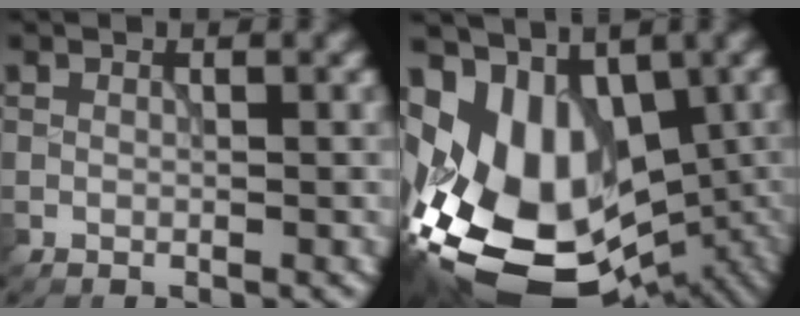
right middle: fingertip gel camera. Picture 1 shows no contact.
{"total": 15.0, "force": [-2.0, 10.3, 10.7], "torque": [-0.187, -0.017, -0.008]}